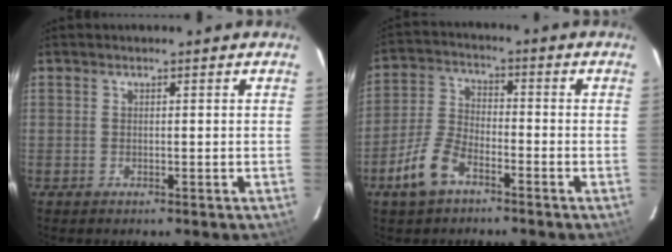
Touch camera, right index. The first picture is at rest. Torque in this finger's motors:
{"motor_torque": [0.77, -0.61, 0.41, 0.07]}